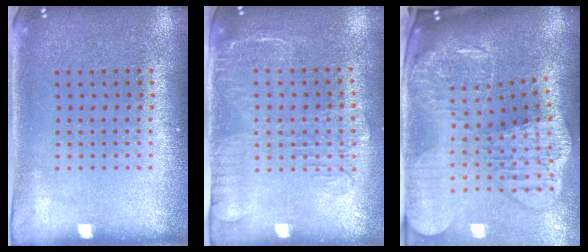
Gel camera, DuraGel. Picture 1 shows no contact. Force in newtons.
{"total": 1.8, "press": 1.5, "slide": 0.9}
{"total": 4.4, "press": 3.3, "slide": 2.9}